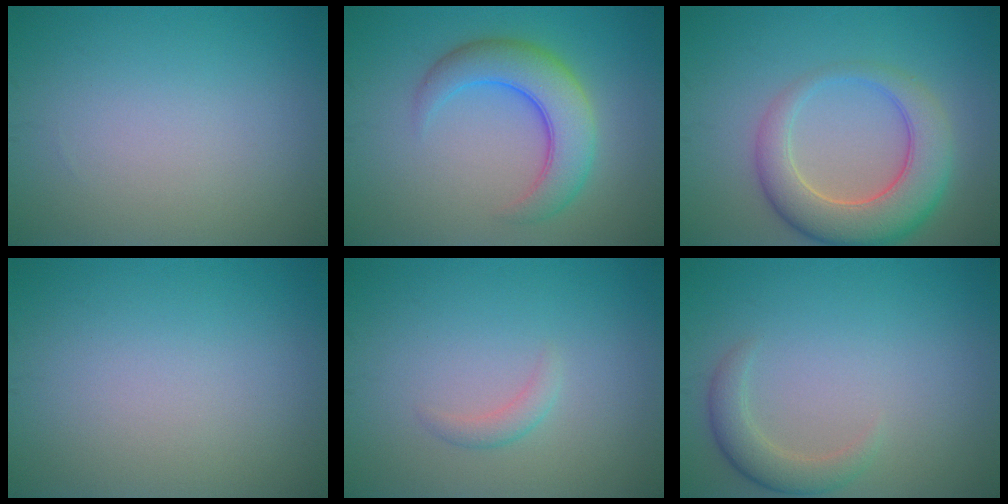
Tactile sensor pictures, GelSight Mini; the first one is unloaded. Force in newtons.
{"total": 6.0, "press": 6.0, "slide": 0.1}
{"total": 7.1, "press": 7.1, "slide": 0.4}
{"total": 0.0}
{"total": 1.2, "press": 1.2, "slide": 0.0}
{"total": 2.6, "press": 2.6, "slide": 0.1}